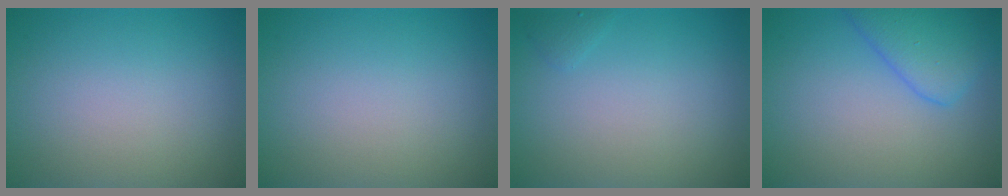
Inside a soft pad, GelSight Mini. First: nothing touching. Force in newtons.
{"total": 0.0}
{"total": 0.6, "press": 0.6, "slide": 0.1}
{"total": 4.1, "press": 4.1, "slide": 0.2}